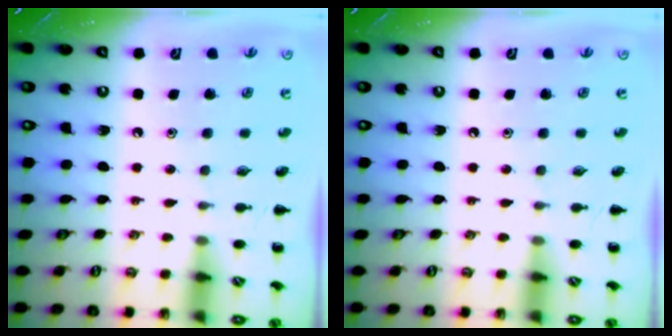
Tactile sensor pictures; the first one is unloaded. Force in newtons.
{"total": 0.0}